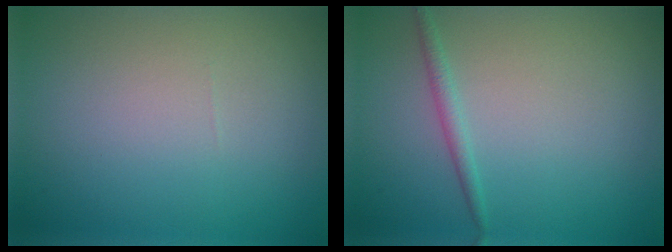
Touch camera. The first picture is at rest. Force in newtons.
{"total": 1.2, "press": 1.2, "slide": 0.1}